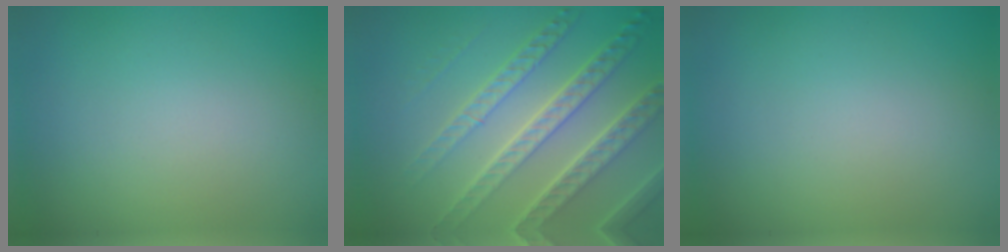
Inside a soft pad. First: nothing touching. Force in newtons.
{"total": 7.8, "press": 5.4, "slide": 5.6}
{"total": 0.0}